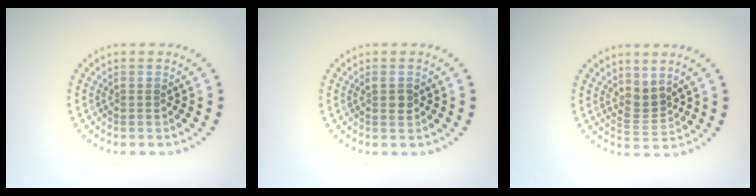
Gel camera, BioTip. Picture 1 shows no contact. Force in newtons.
{"total": 1.1, "press": 1.1, "slide": 0.2}
{"total": 2.3, "press": 1.6, "slide": 1.6}